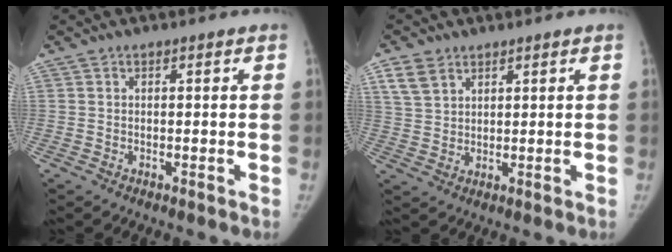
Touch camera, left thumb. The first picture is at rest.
{"total": 5.3, "force": [3.1, 3.6, 2.4], "torque": [-0.037, -0.010, 0.066]}